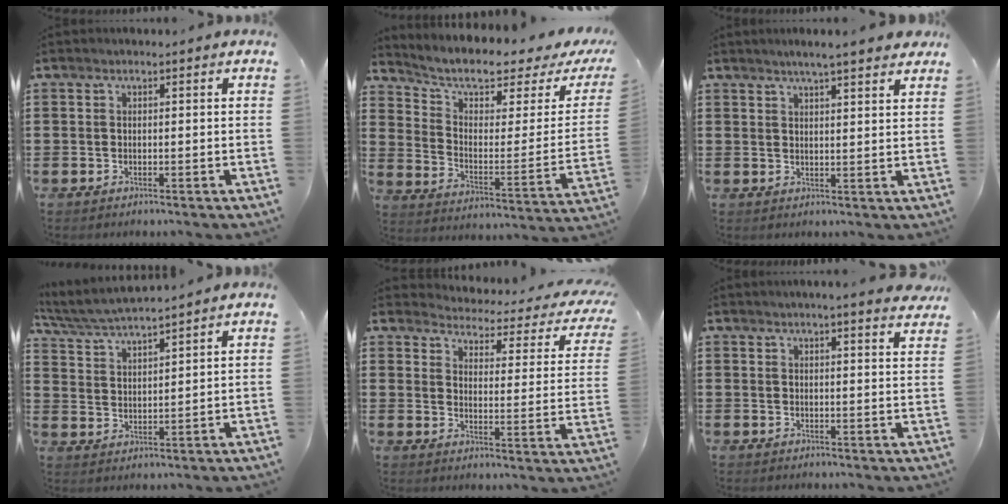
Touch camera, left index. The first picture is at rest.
{"total": 5.6, "force": [4.0, 1.9, 3.3], "torque": [-0.080, -0.031, 0.064]}
{"total": 3.9, "force": [3.4, -0.3, 1.9], "torque": [-0.045, -0.005, 0.059]}
{"total": 4.7, "force": [4.5, -0.3, 1.3], "torque": [-0.043, -0.024, 0.078]}
{"total": 3.1, "force": [3.0, 0.2, 0.7], "torque": [-0.028, -0.033, 0.042]}
{"total": 2.7, "force": [2.5, -0.5, 0.9], "torque": [-0.016, -0.010, 0.045]}